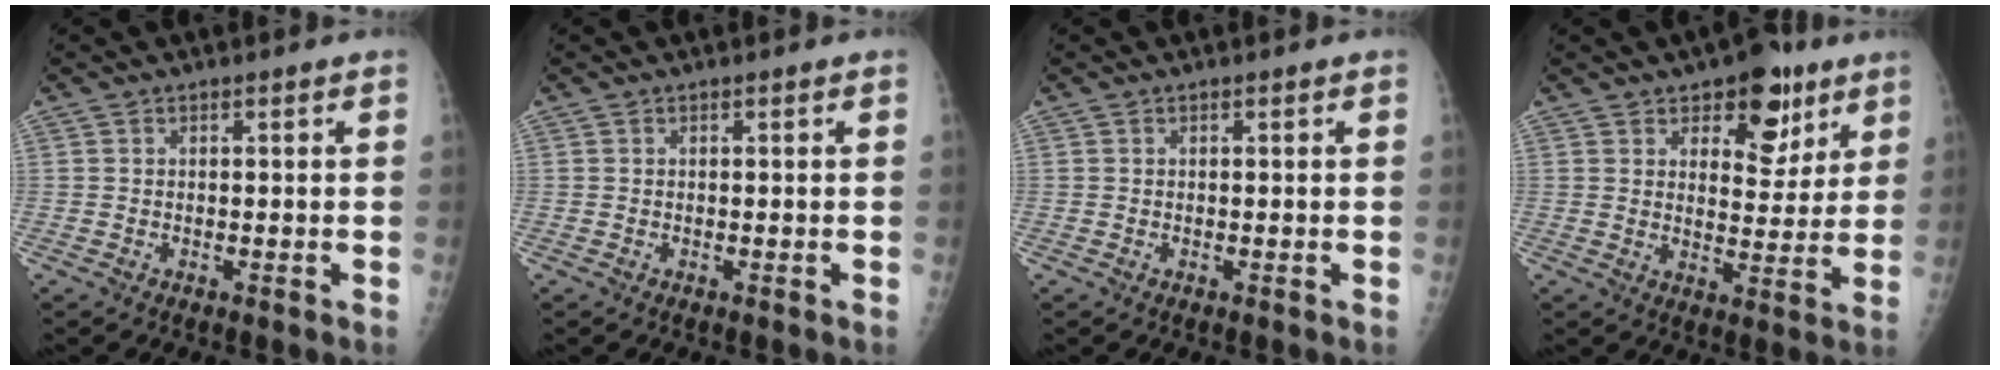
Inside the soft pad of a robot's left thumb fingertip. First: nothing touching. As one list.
[{"total": 0.0}, {"total": 0.0}, {"total": 11.1, "force": [6.3, 6.2, 6.6], "torque": [-0.048, -0.030, 0.090]}]